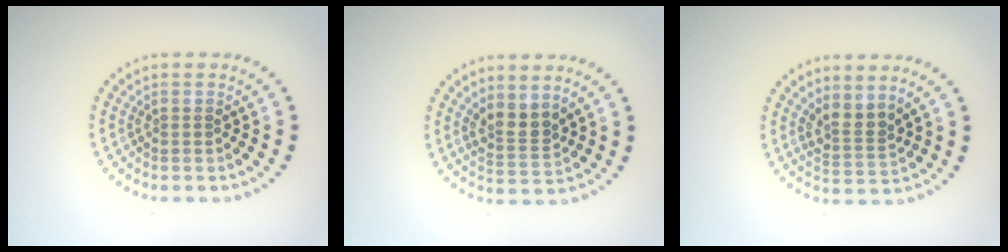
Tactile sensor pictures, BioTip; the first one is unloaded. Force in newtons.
{"total": 2.5, "press": 2.2, "slide": 1.3}
{"total": 2.5, "press": 1.8, "slide": 1.7}